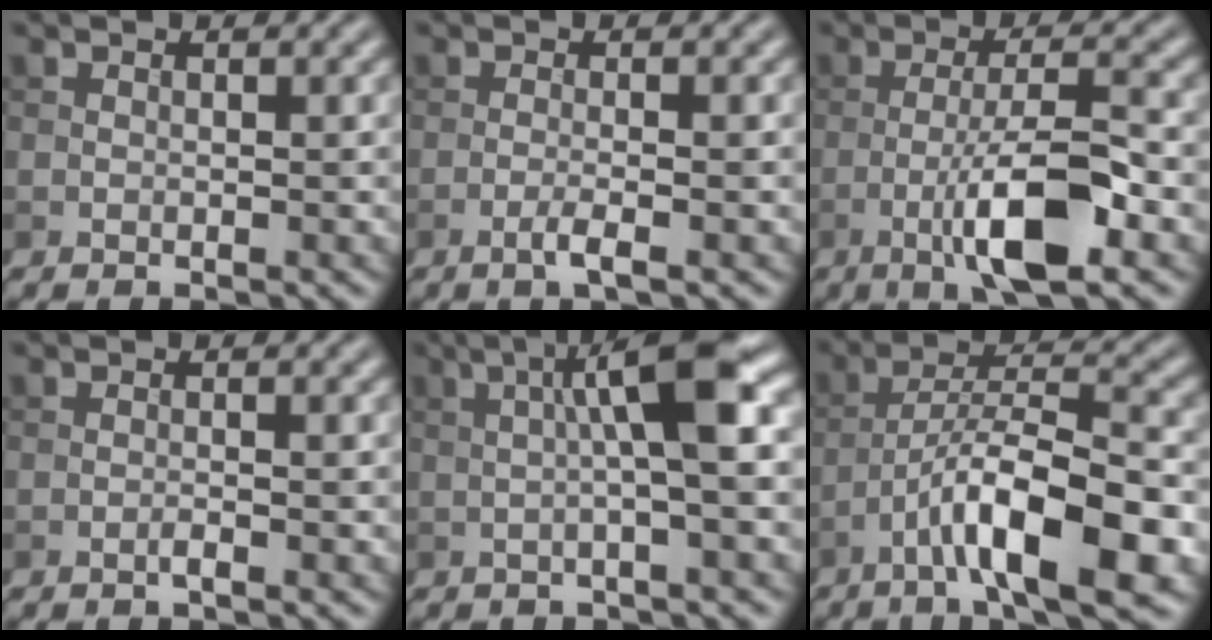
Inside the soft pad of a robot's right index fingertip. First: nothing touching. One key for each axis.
{"total": 2.1, "fx": -0.9, "fy": 0.4, "fz": 1.8, "tx": -0.029, "ty": 0.005, "tz": -0.022}
{"total": 7.6, "fx": -2.7, "fy": 1.7, "fz": 6.9, "tx": -0.119, "ty": 0.009, "tz": -0.052}
{"total": 1.0, "fx": -0.5, "fy": 0.1, "fz": 0.9, "tx": -0.014, "ty": 0.002, "tz": -0.011}
{"total": 7.3, "fx": 1.2, "fy": 1.1, "fz": 7.1, "tx": -0.107, "ty": 0.016, "tz": 0.014}
{"total": 9.7, "fx": -4.5, "fy": 2.5, "fz": 8.2, "tx": -0.133, "ty": 0.018, "tz": -0.077}